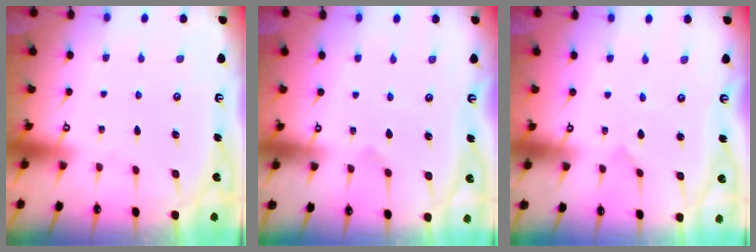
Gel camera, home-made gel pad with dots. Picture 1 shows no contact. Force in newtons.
{"total": 3.1, "press": 3.1, "slide": 0.5}
{"total": 0.0}